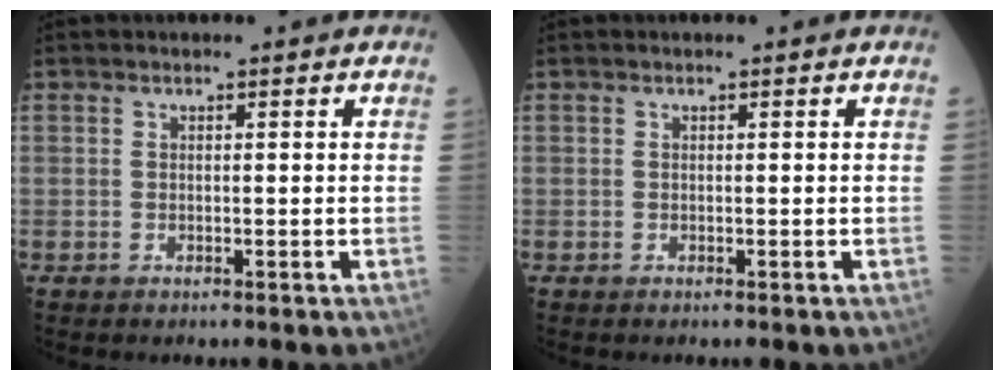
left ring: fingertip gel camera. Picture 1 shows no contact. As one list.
[{"total": 0.0}]